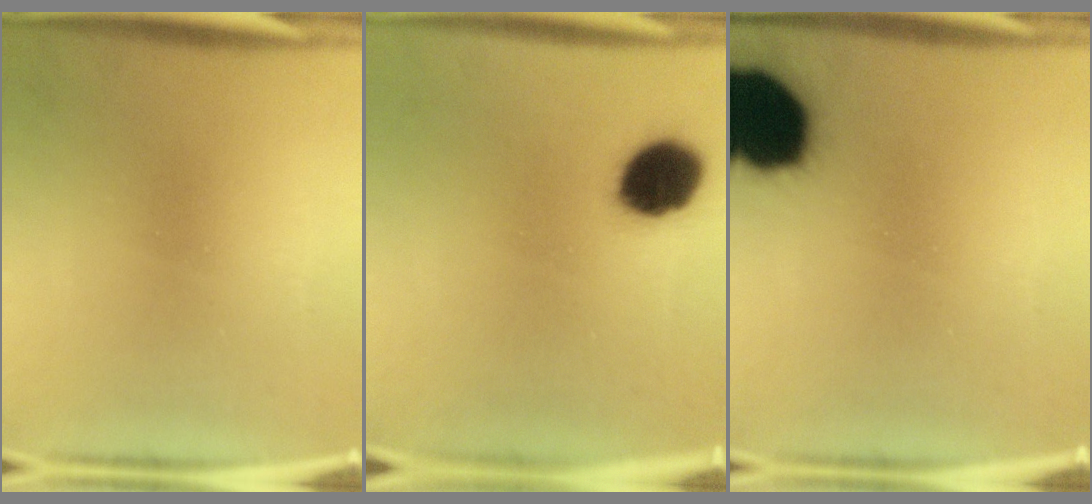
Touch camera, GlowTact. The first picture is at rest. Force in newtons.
{"total": 10.7}
{"total": 18.6}